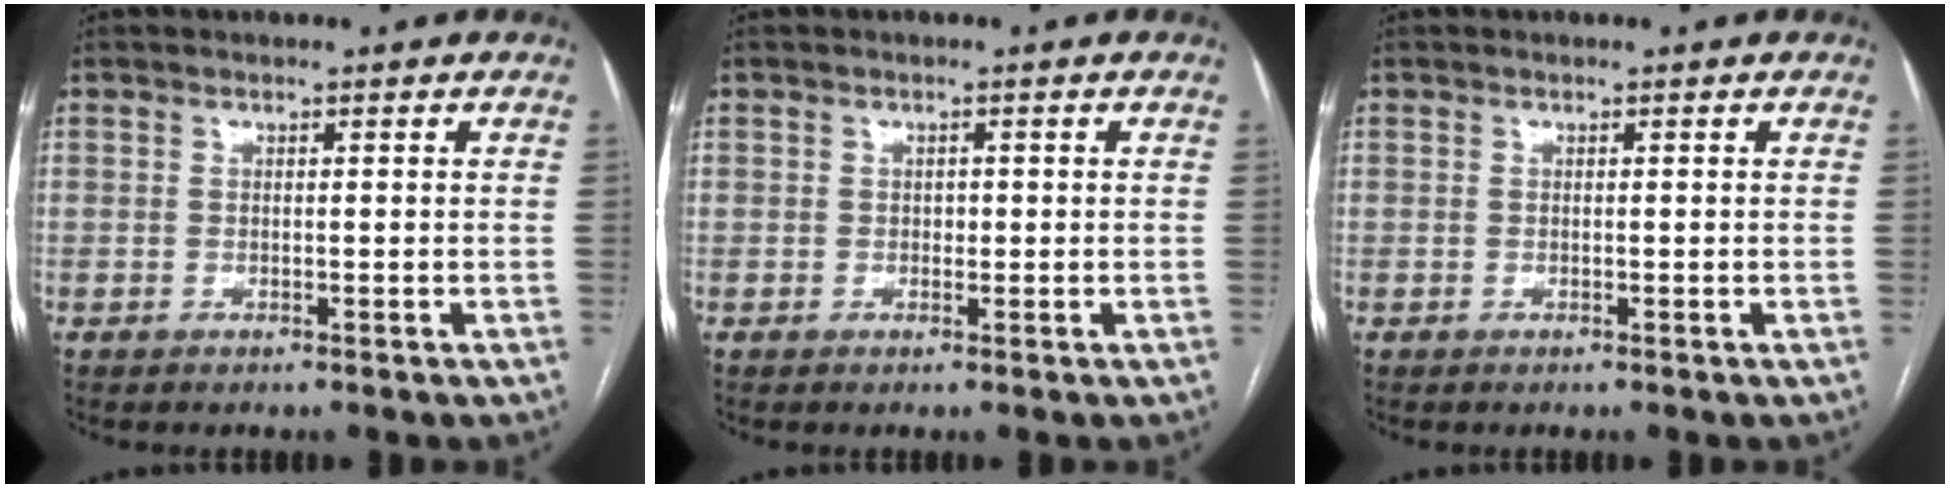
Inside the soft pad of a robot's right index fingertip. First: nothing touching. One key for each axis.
{"total": 1.0, "fx": 0.0, "fy": 0.7, "fz": 0.6, "tx": -0.008, "ty": 0.002, "tz": 0.000}
{"total": 0.0}